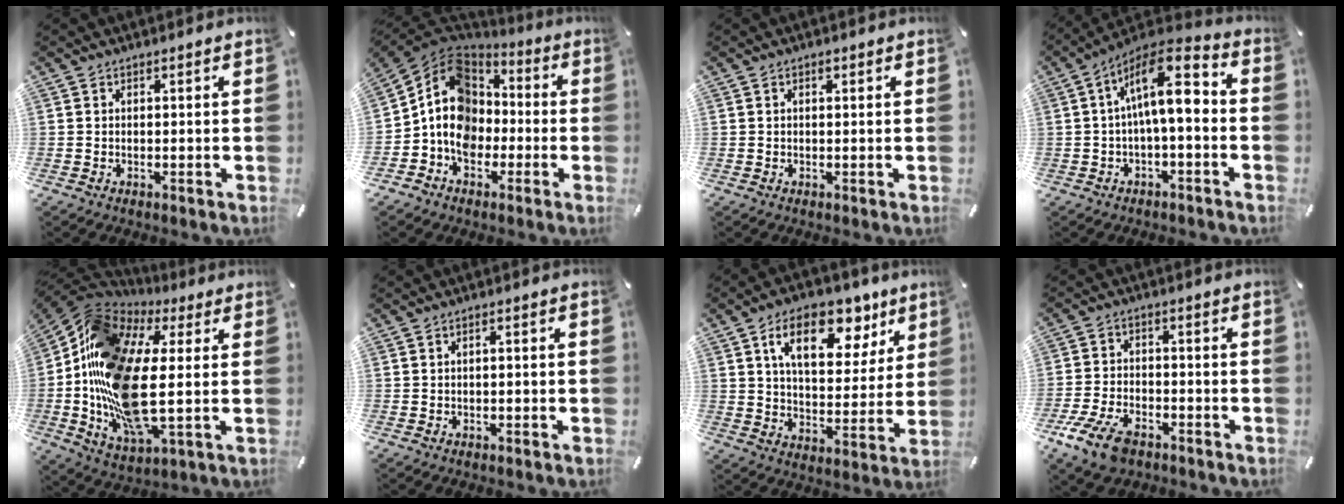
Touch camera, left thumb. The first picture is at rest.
{"total": 14.0, "force": [-2.5, 12.1, 6.6], "torque": [-0.137, 0.024, -0.046]}
{"total": 0.5, "force": [0.3, 0.3, 0.3], "torque": [-0.008, 0.003, 0.004]}
{"total": 12.9, "force": [2.0, 5.3, 11.6], "torque": [-0.192, -0.010, 0.035]}
{"total": 21.6, "force": [-0.7, 11.1, 18.5], "torque": [-0.414, -0.015, -0.016]}
{"total": 0.9, "force": [-0.5, 0.4, 0.6], "torque": [-0.012, 0.002, -0.010]}
{"total": 16.3, "force": [9.1, 9.0, 10.0], "torque": [-0.149, -0.033, 0.152]}
{"total": 9.3, "force": [-5.9, 5.0, 5.0], "torque": [-0.112, 0.025, -0.111]}